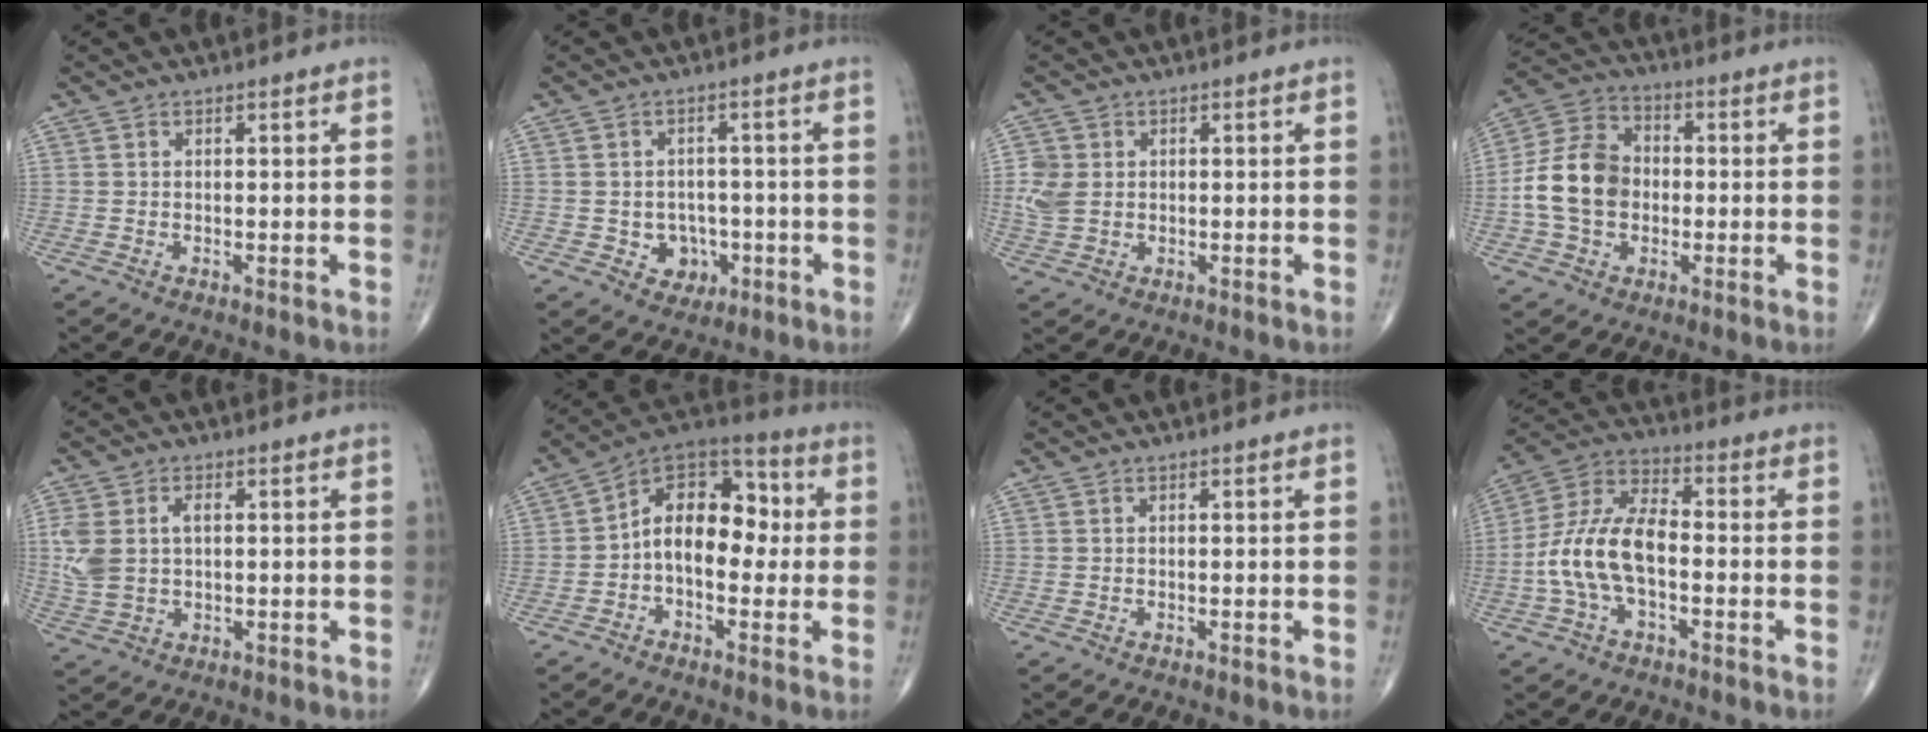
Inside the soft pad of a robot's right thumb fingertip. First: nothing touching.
{"total": 5.5, "force": [-1.5, 4.7, 2.3], "torque": [-0.001, 0.011, -0.014]}
{"total": 4.5, "force": [0.3, 3.6, 2.7], "torque": [-0.060, 0.003, 0.010]}
{"total": 13.1, "force": [-1.1, 10.0, 8.5], "torque": [-0.143, 0.031, -0.029]}
{"total": 8.0, "force": [1.1, 5.1, 6.1], "torque": [-0.146, 0.012, 0.030]}
{"total": 14.0, "force": [-0.3, 8.9, 10.8], "torque": [-0.127, 0.046, -0.021]}
{"total": 0.0}
{"total": 13.3, "force": [-2.4, 7.1, 11.0], "torque": [-0.223, 0.041, -0.051]}